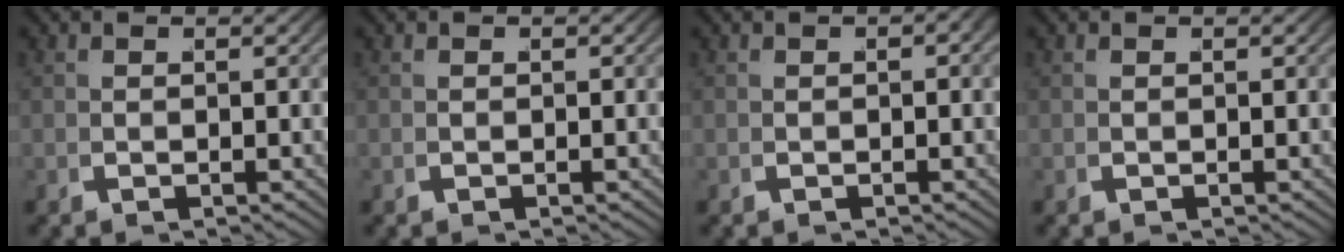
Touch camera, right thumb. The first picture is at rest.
{"total": 0.0}
{"total": 1.1, "force": [-0.1, 0.6, 1.0], "torque": [-0.012, -0.001, -0.002]}
{"total": 0.0}